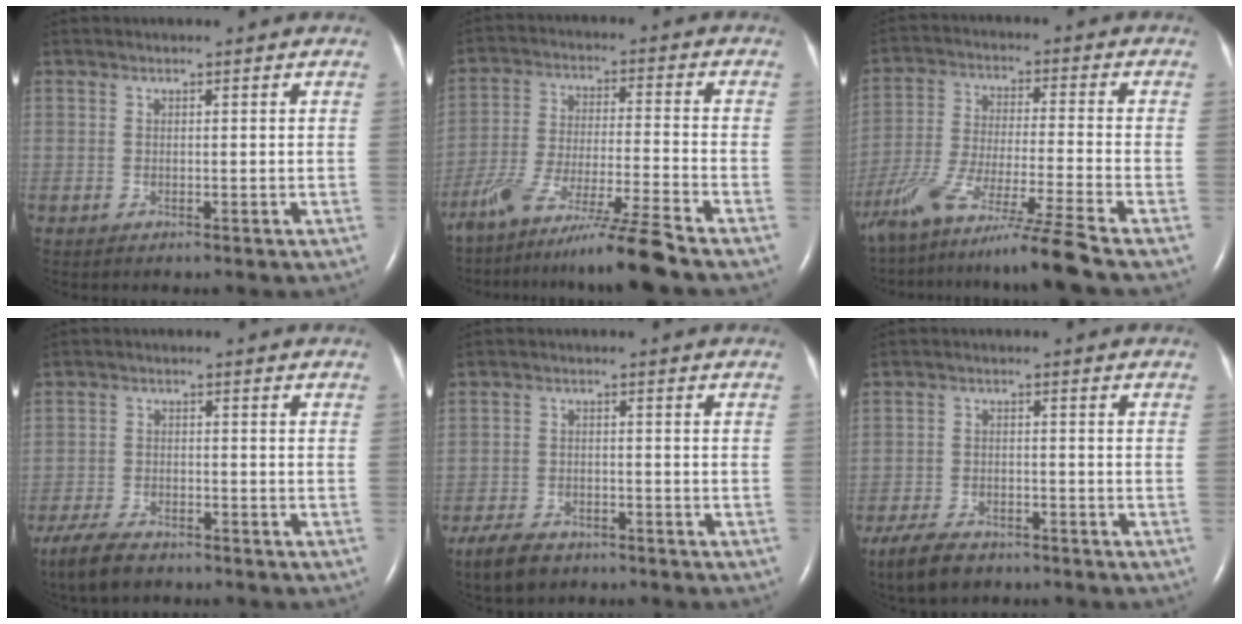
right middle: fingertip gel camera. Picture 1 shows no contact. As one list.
[{"total": 11.9, "force": [-9.9, -2.1, 6.4], "torque": [-0.111, -0.025, -0.177]}, {"total": 15.0, "force": [-12.3, -2.7, 8.2], "torque": [-0.153, -0.043, -0.215]}, {"total": 7.0, "force": [-5.6, 2.3, 3.4], "torque": [-0.072, -0.014, -0.098]}, {"total": 6.3, "force": [-4.9, 3.0, 2.6], "torque": [-0.058, -0.006, -0.080]}, {"total": 7.1, "force": [-5.6, 3.1, 3.3], "torque": [-0.070, -0.009, -0.093]}]